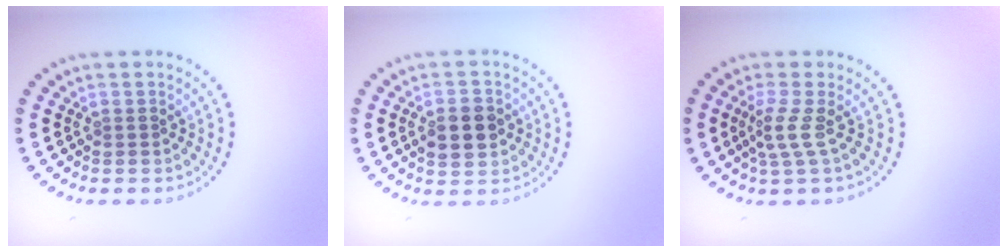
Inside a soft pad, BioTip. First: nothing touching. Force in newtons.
{"total": 3.9, "press": 3.9, "slide": 0.0}
{"total": 2.1, "press": 1.4, "slide": 1.6}